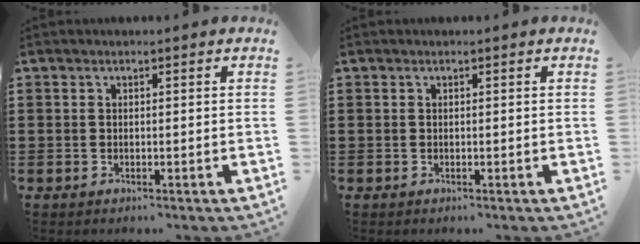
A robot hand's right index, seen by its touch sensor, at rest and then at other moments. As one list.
[{"total": 0.0}]